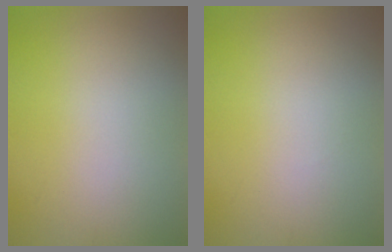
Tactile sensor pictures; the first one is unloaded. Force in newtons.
{"total": 0.0}